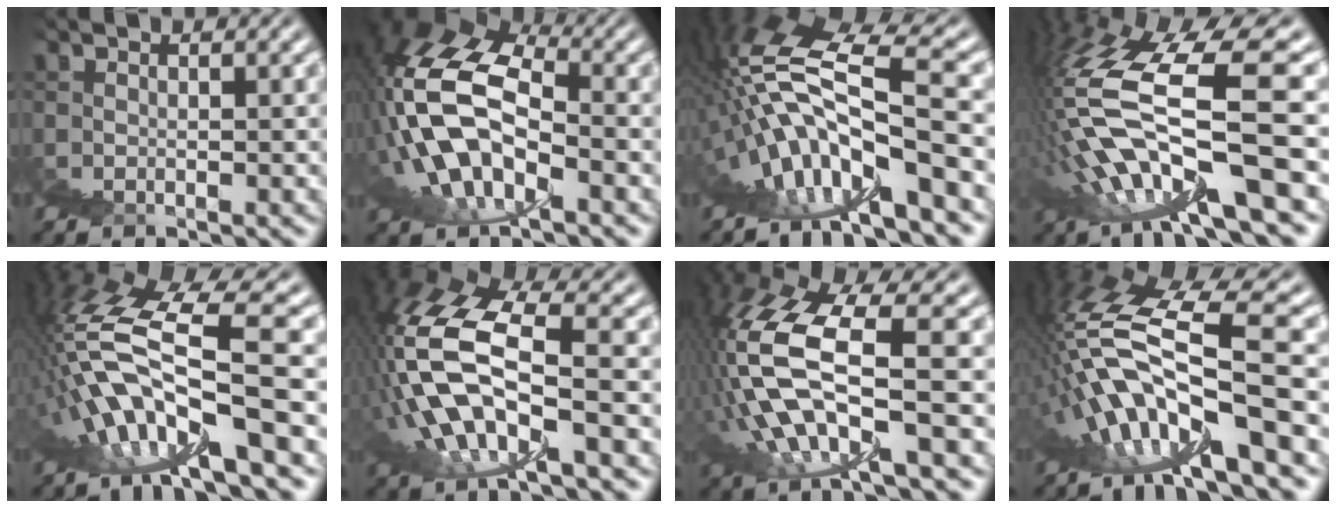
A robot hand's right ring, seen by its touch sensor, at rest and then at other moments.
{"total": 14.7, "force": [4.2, 9.9, 10.0], "torque": [-0.191, 0.021, 0.047]}
{"total": 11.2, "force": [5.8, 3.4, 8.9], "torque": [-0.144, 0.058, 0.069]}
{"total": 9.9, "force": [4.3, 0.9, 8.8], "torque": [-0.176, 0.019, 0.068]}
{"total": 9.1, "force": [4.4, 0.3, 7.9], "torque": [-0.150, 0.038, 0.068]}
{"total": 10.0, "force": [4.4, 4.0, 8.1], "torque": [-0.175, 0.022, 0.062]}
{"total": 8.7, "force": [4.2, 1.7, 7.4], "torque": [-0.180, 0.015, 0.070]}
{"total": 9.7, "force": [4.0, 0.8, 8.8], "torque": [-0.158, 0.042, 0.059]}